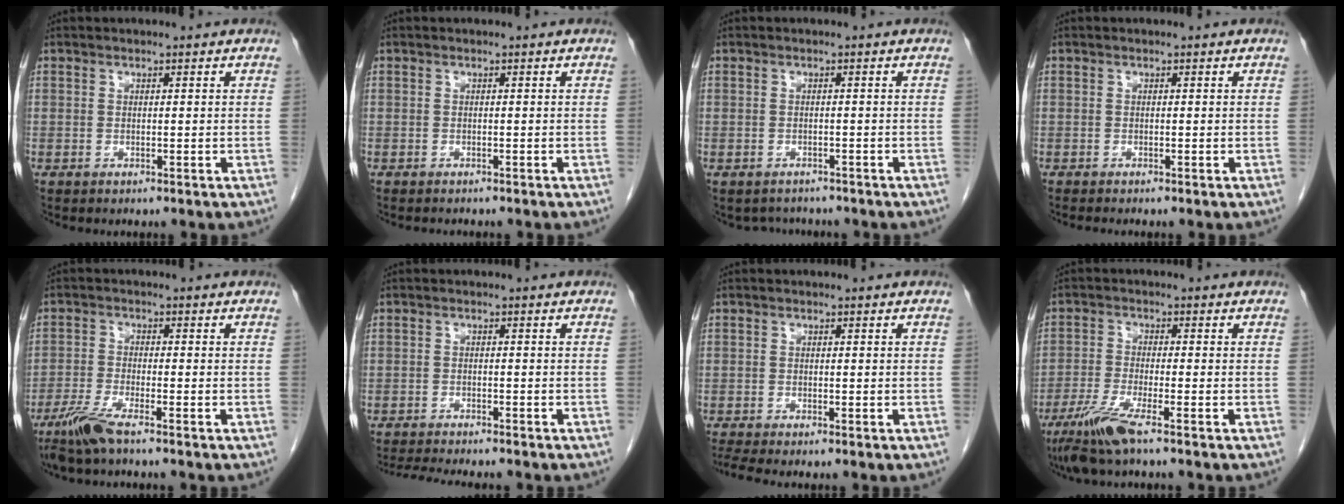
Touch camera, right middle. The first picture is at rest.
{"total": 2.3, "force": [-2.0, 0.7, 0.9], "torque": [-0.013, -0.005, -0.020]}
{"total": 2.9, "force": [-2.5, 1.3, -0.1], "torque": [-0.004, 0.001, -0.036]}
{"total": 1.0, "force": [-0.9, -0.2, 0.5], "torque": [-0.007, 0.000, -0.014]}
{"total": 4.8, "force": [-3.6, 0.1, 3.2], "torque": [-0.076, -0.014, -0.075]}
{"total": 8.3, "force": [-7.5, 0.8, 3.6], "torque": [-0.054, -0.014, -0.112]}
{"total": 2.0, "force": [-1.7, -0.4, 1.0], "torque": [-0.026, -0.009, -0.036]}
{"total": 6.5, "force": [-4.2, 0.0, 4.9], "torque": [-0.105, -0.020, -0.085]}